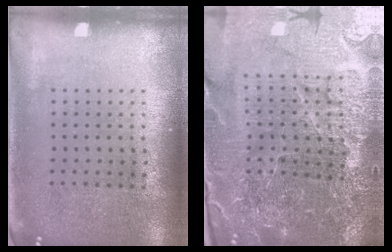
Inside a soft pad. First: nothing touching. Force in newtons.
{"total": 5.5, "press": 5.2, "slide": 1.9}